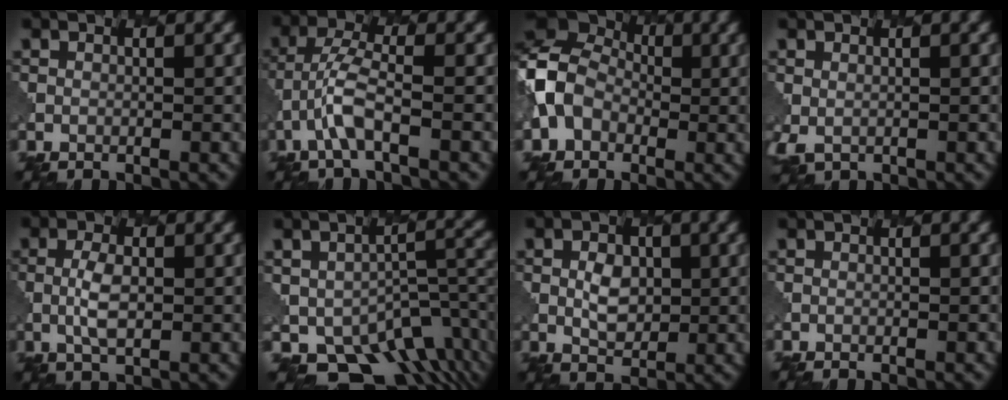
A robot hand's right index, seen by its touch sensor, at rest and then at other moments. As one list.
[{"total": 3.3, "force": [-1.6, 0.7, 2.8], "torque": [-0.062, 0.009, -0.035]}, {"total": 6.7, "force": [-0.8, 5.6, 3.5], "torque": [-0.073, 0.005, -0.026]}, {"total": 1.1, "force": [-0.1, 0.9, 0.6], "torque": [-0.020, -0.004, 0.002]}, {"total": 2.4, "force": [0.1, 1.1, 2.2], "torque": [-0.052, -0.002, 0.004]}, {"total": 8.1, "force": [-4.5, 4.9, 4.6], "torque": [-0.062, -0.022, -0.063]}, {"total": 2.5, "force": [0.6, 1.8, 1.6], "torque": [-0.029, -0.003, 0.014]}, {"total": 0.0}]